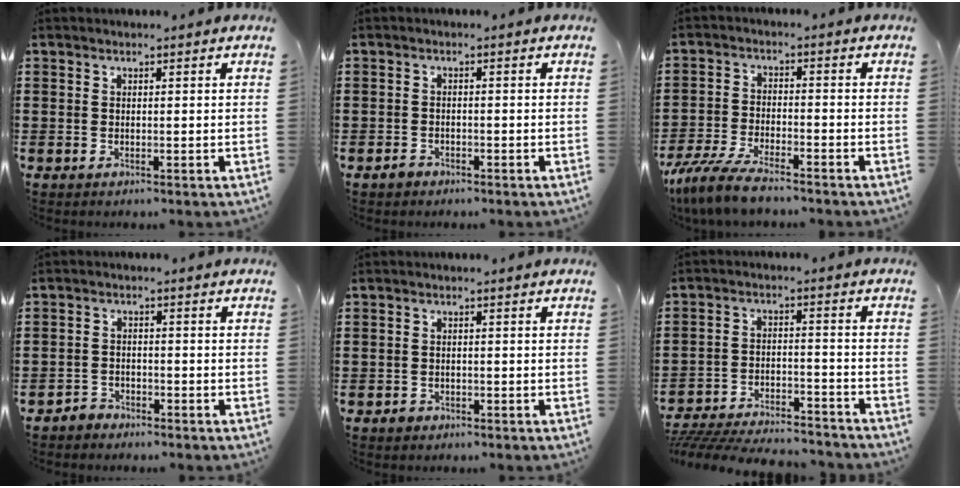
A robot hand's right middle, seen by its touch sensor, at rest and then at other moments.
{"total": 1.5, "force": [-1.1, 0.8, 0.5], "torque": [-0.013, 0.001, -0.023]}
{"total": 6.1, "force": [-5.3, 1.0, 2.7], "torque": [-0.071, -0.003, -0.106]}
{"total": 2.2, "force": [-2.1, 0.8, -0.1], "torque": [-0.006, 0.003, -0.046]}
{"total": 1.2, "force": [-0.9, 0.8, 0.3], "torque": [-0.008, 0.002, -0.020]}
{"total": 6.3, "force": [-6.2, 0.6, 1.2], "torque": [-0.027, 0.006, -0.125]}